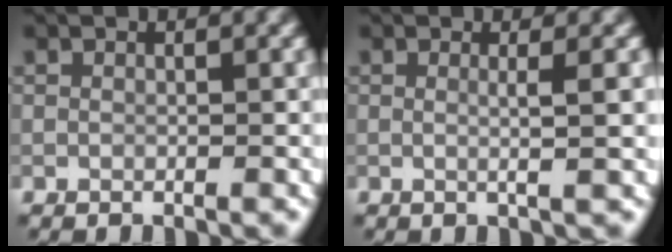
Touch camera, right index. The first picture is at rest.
{"total": 2.5, "force": [0.1, 0.6, 2.4], "torque": [-0.037, 0.000, -0.006]}